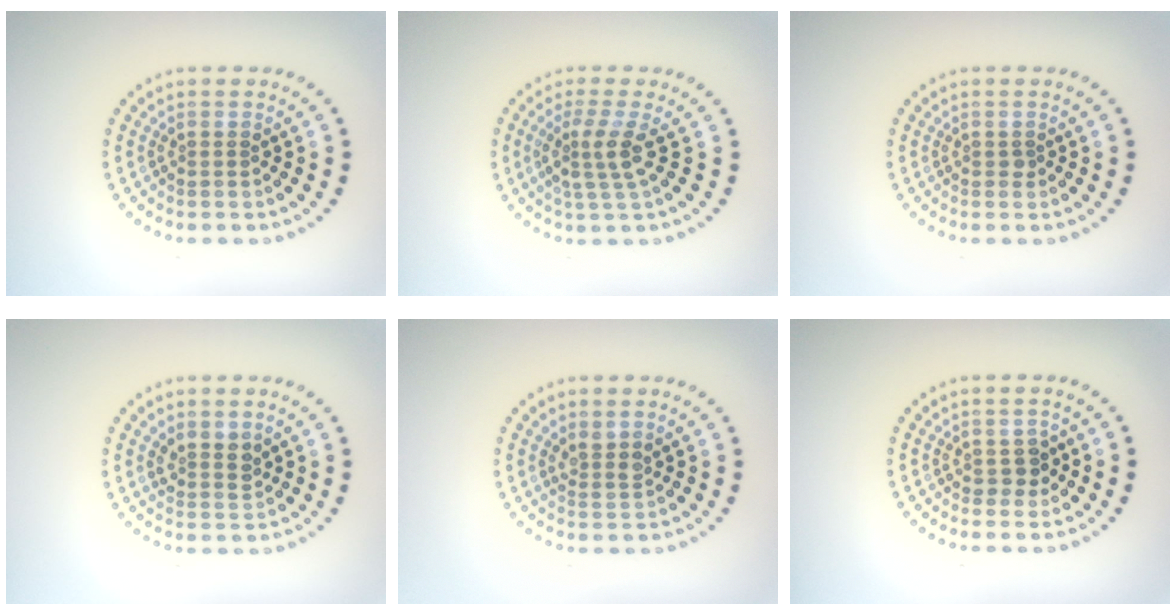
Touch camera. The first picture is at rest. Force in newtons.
{"total": 2.7, "press": 2.1, "slide": 1.7}
{"total": 0.5, "press": 0.4, "slide": 0.3}
{"total": 1.9, "press": 1.5, "slide": 1.0}
{"total": 1.3, "press": 1.1, "slide": 0.8}
{"total": 1.2, "press": 1.1, "slide": 0.5}